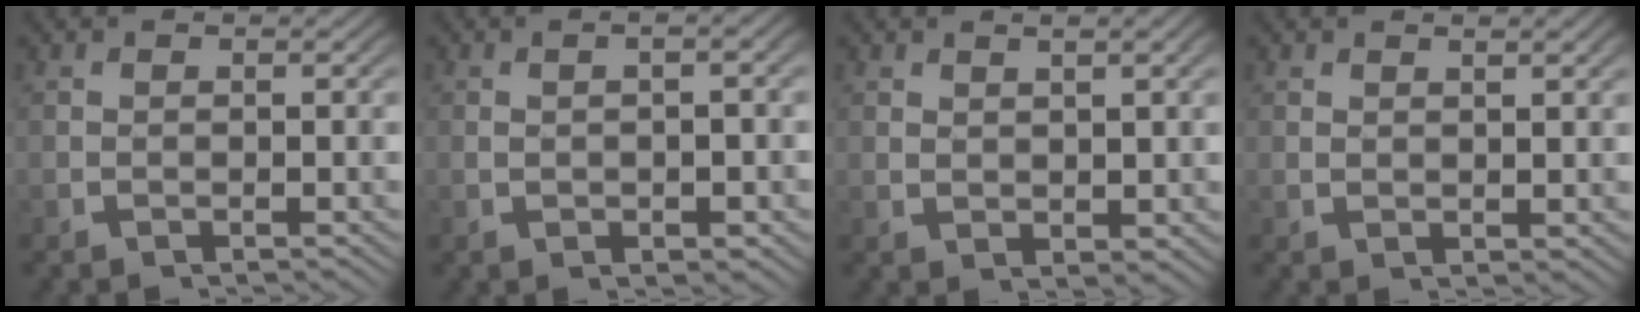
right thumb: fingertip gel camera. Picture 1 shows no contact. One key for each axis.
{"total": 3.1, "fx": 0.0, "fy": 0.9, "fz": 2.9, "tx": -0.042, "ty": 0.005, "tz": 0.005}
{"total": 1.9, "fx": 1.4, "fy": 0.5, "fz": 1.3, "tx": -0.017, "ty": -0.001, "tz": 0.034}
{"total": 1.3, "fx": 1.1, "fy": 0.0, "fz": 0.6, "tx": -0.007, "ty": -0.003, "tz": 0.028}